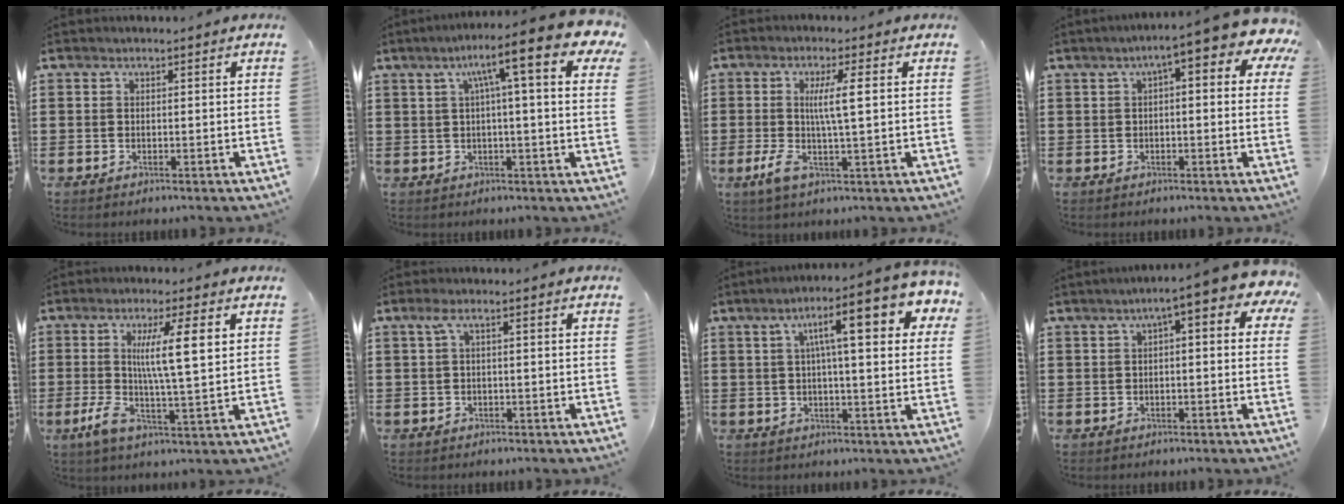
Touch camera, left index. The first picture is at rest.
{"total": 11.5, "force": [5.2, 1.0, 10.2], "torque": [-0.172, -0.020, 0.077]}
{"total": 6.5, "force": [0.5, 0.7, 6.4], "torque": [-0.134, -0.006, 0.000]}
{"total": 6.3, "force": [3.0, 1.0, 5.5], "torque": [-0.086, -0.019, 0.043]}
{"total": 10.3, "force": [2.1, 1.8, 9.9], "torque": [-0.169, 0.001, 0.029]}
{"total": 1.8, "force": [0.0, 0.2, 1.8], "torque": [-0.034, 0.002, -0.001]}
{"total": 11.4, "force": [5.1, 2.3, 9.9], "torque": [-0.164, -0.018, 0.072]}
{"total": 5.0, "force": [1.9, 0.6, 4.6], "torque": [-0.083, -0.010, 0.027]}